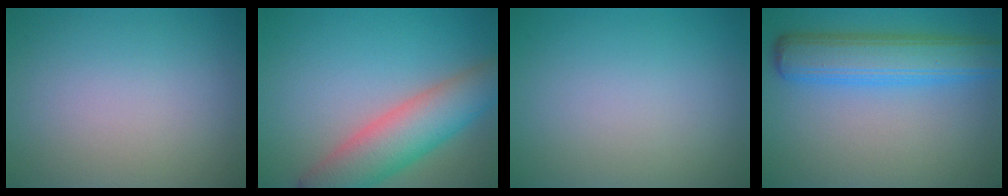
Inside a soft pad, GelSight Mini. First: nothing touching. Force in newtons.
{"total": 7.3, "press": 7.3, "slide": 0.3}
{"total": 0.0}
{"total": 6.5, "press": 6.5, "slide": 0.1}